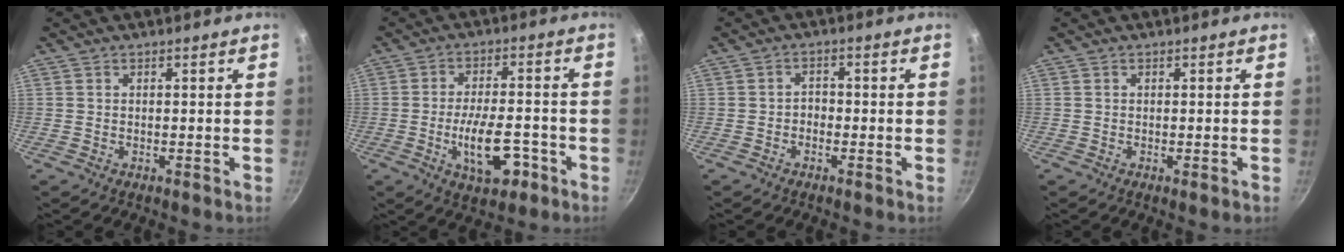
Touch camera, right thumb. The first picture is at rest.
{"total": 10.2, "force": [-3.6, 4.6, 8.3], "torque": [-0.130, 0.016, -0.057]}
{"total": 2.0, "force": [-0.9, 1.5, 0.9], "torque": [0.002, 0.013, -0.021]}
{"total": 1.1, "force": [-0.4, 0.2, 1.0], "torque": [-0.014, -0.003, -0.003]}